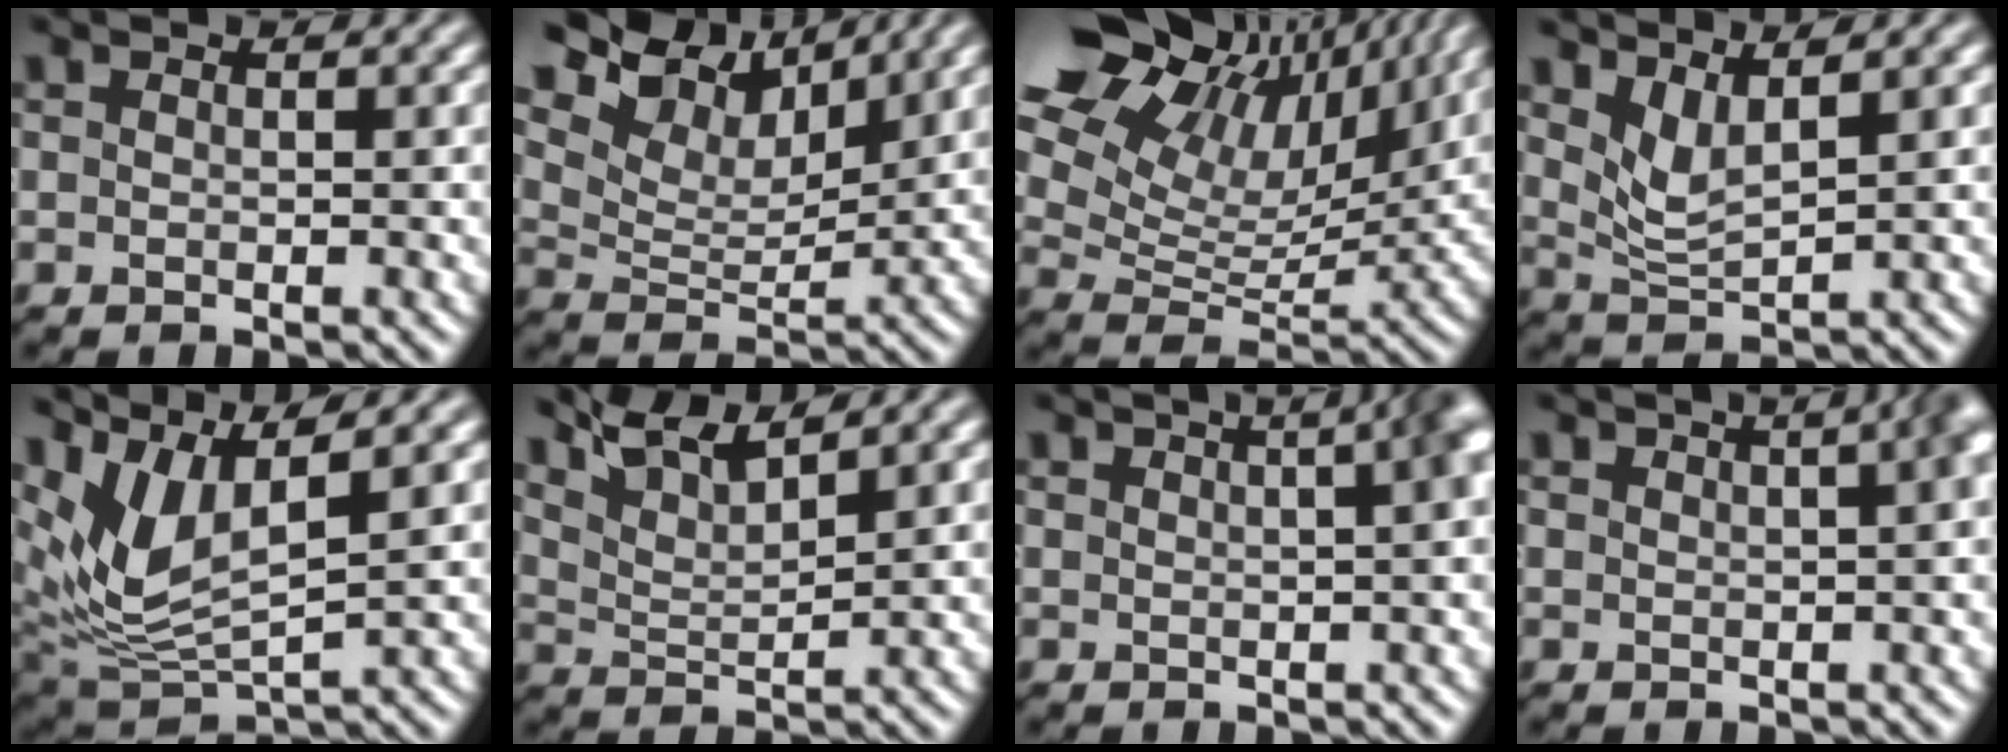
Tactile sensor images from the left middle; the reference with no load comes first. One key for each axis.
{"total": 9.9, "fx": 7.2, "fy": 4.8, "fz": 4.8, "tx": -0.111, "ty": 0.025, "tz": 0.117}
{"total": 17.6, "fx": 11.0, "fy": 10.0, "fz": 9.5, "tx": -0.215, "ty": 0.072, "tz": 0.180}
{"total": 2.2, "fx": 1.6, "fy": 0.4, "fz": 1.4, "tx": -0.035, "ty": -0.006, "tz": 0.043}
{"total": 6.6, "fx": 3.2, "fy": 2.5, "fz": 5.2, "tx": -0.125, "ty": 0.004, "tz": 0.069}
{"total": 4.4, "fx": 4.0, "fy": 0.6, "fz": 1.8, "tx": -0.040, "ty": 0.015, "tz": 0.080}
{"total": 9.4, "fx": 2.4, "fy": 5.4, "fz": 7.4, "tx": -0.029, "ty": 0.049, "tz": 0.014}
{"total": 7.3, "fx": 2.0, "fy": 4.0, "fz": 5.7, "tx": -0.018, "ty": 0.045, "tz": 0.016}